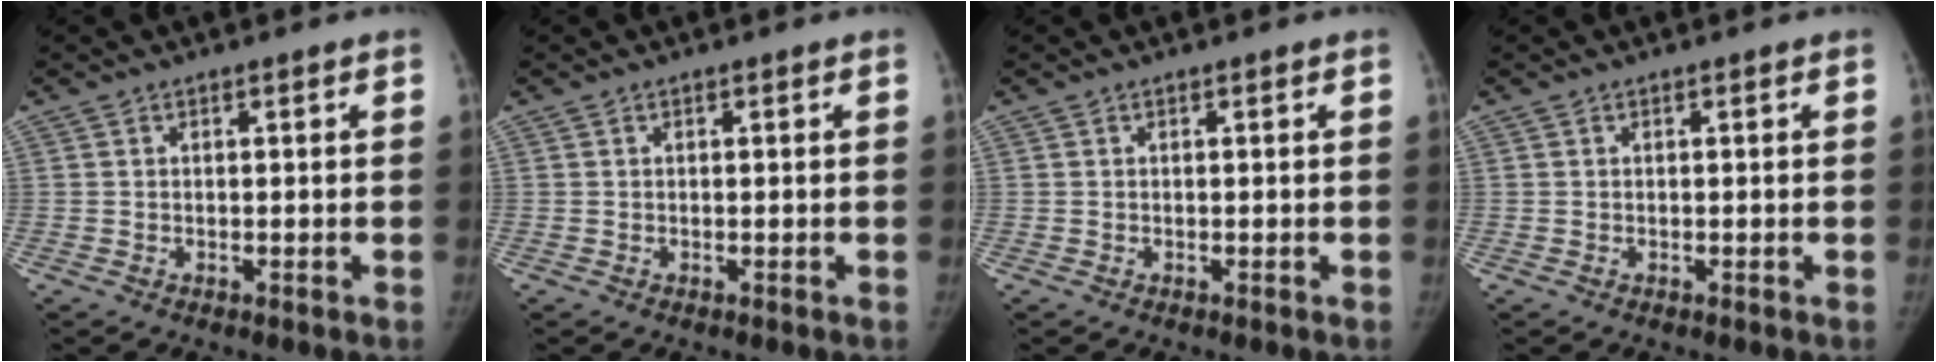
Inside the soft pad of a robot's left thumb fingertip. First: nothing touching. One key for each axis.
{"total": 0.0}
{"total": 0.0}
{"total": 0.0}